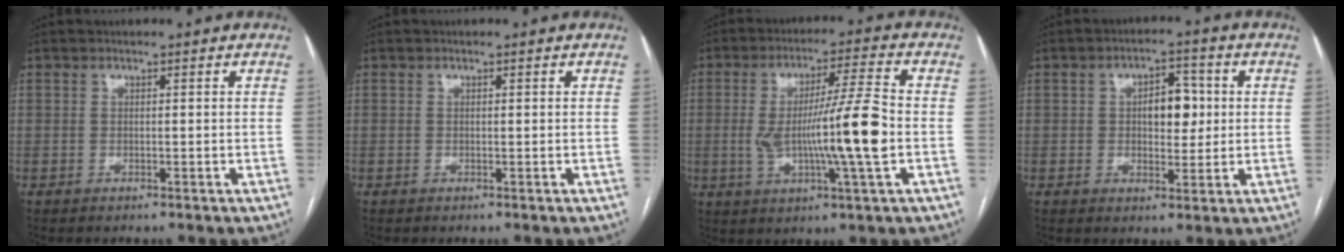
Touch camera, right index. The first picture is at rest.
{"total": 0.0}
{"total": 12.5, "force": [-1.2, -0.2, 12.5], "torque": [-0.229, 0.001, -0.023]}
{"total": 6.2, "force": [0.7, 3.2, 5.2], "torque": [-0.074, 0.014, 0.013]}